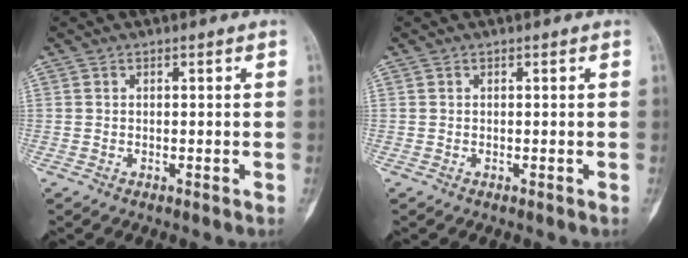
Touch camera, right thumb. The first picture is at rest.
{"total": 0.0}